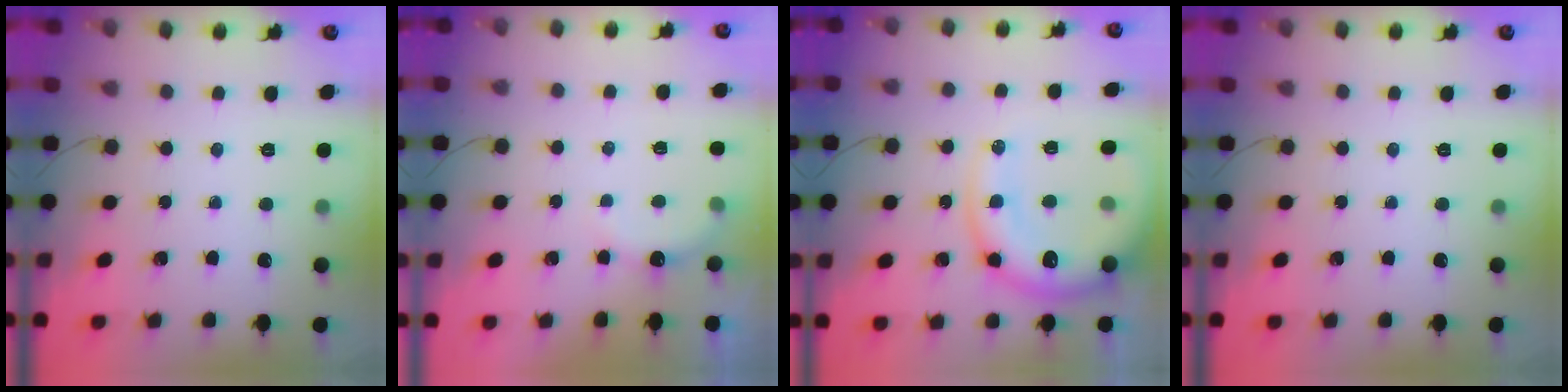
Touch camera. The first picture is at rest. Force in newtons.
{"total": 4.2, "press": 4.1, "slide": 1.0}
{"total": 18.2, "press": 17.7, "slide": 4.0}
{"total": 0.0}